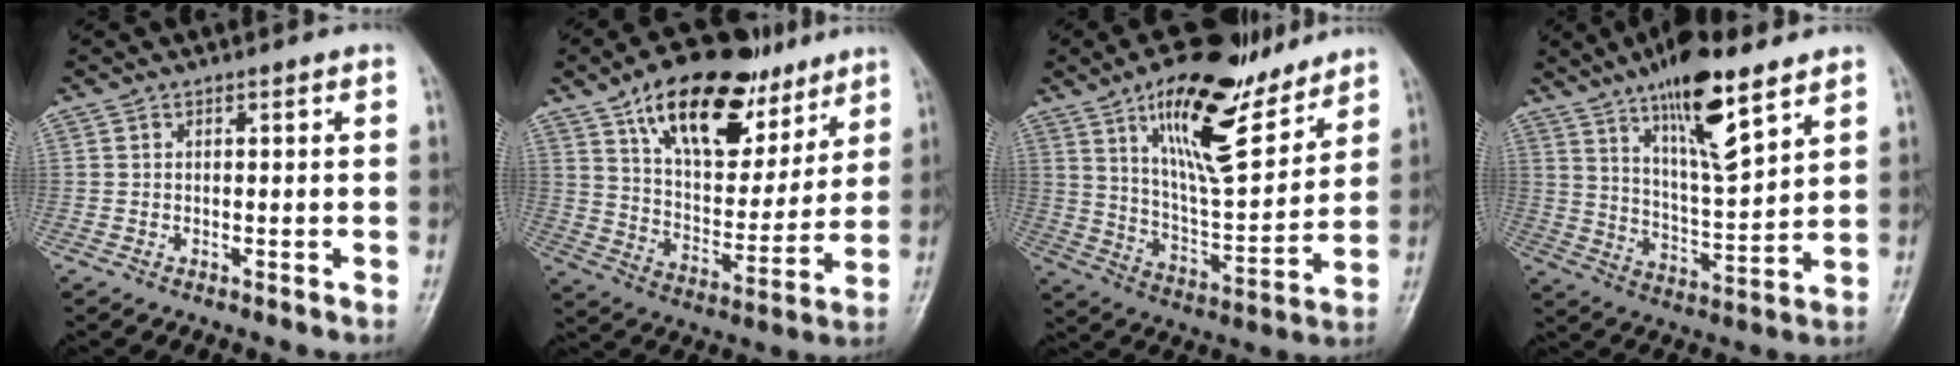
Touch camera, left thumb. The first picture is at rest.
{"total": 22.6, "force": [13.4, 11.2, 14.3], "torque": [-0.182, -0.044, 0.228]}
{"total": 19.9, "force": [12.4, 7.0, 13.9], "torque": [-0.188, -0.067, 0.218]}
{"total": 15.5, "force": [9.7, 4.0, 11.4], "torque": [-0.177, -0.054, 0.171]}